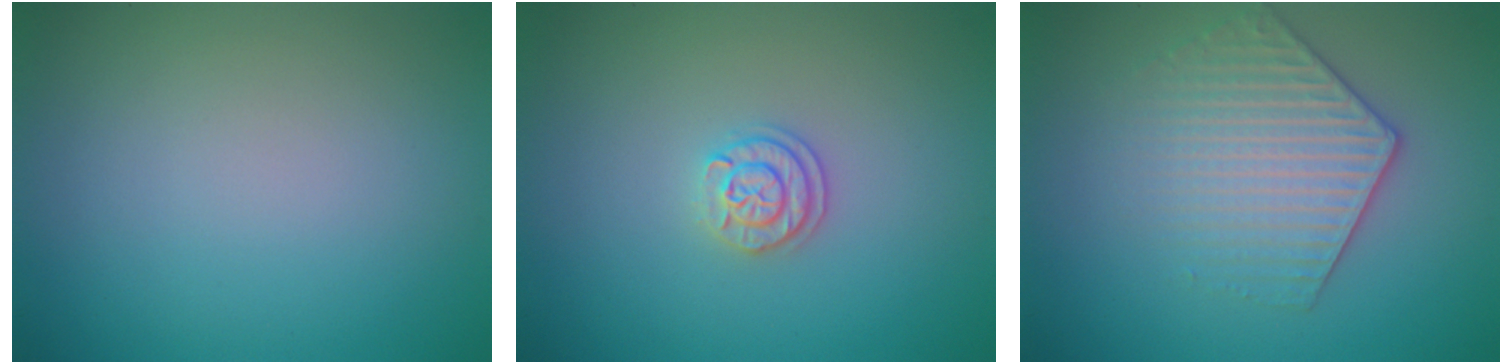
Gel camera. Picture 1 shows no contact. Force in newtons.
{"total": 2.0, "press": 1.9, "slide": 0.8}
{"total": 3.7, "press": 3.5, "slide": 1.3}